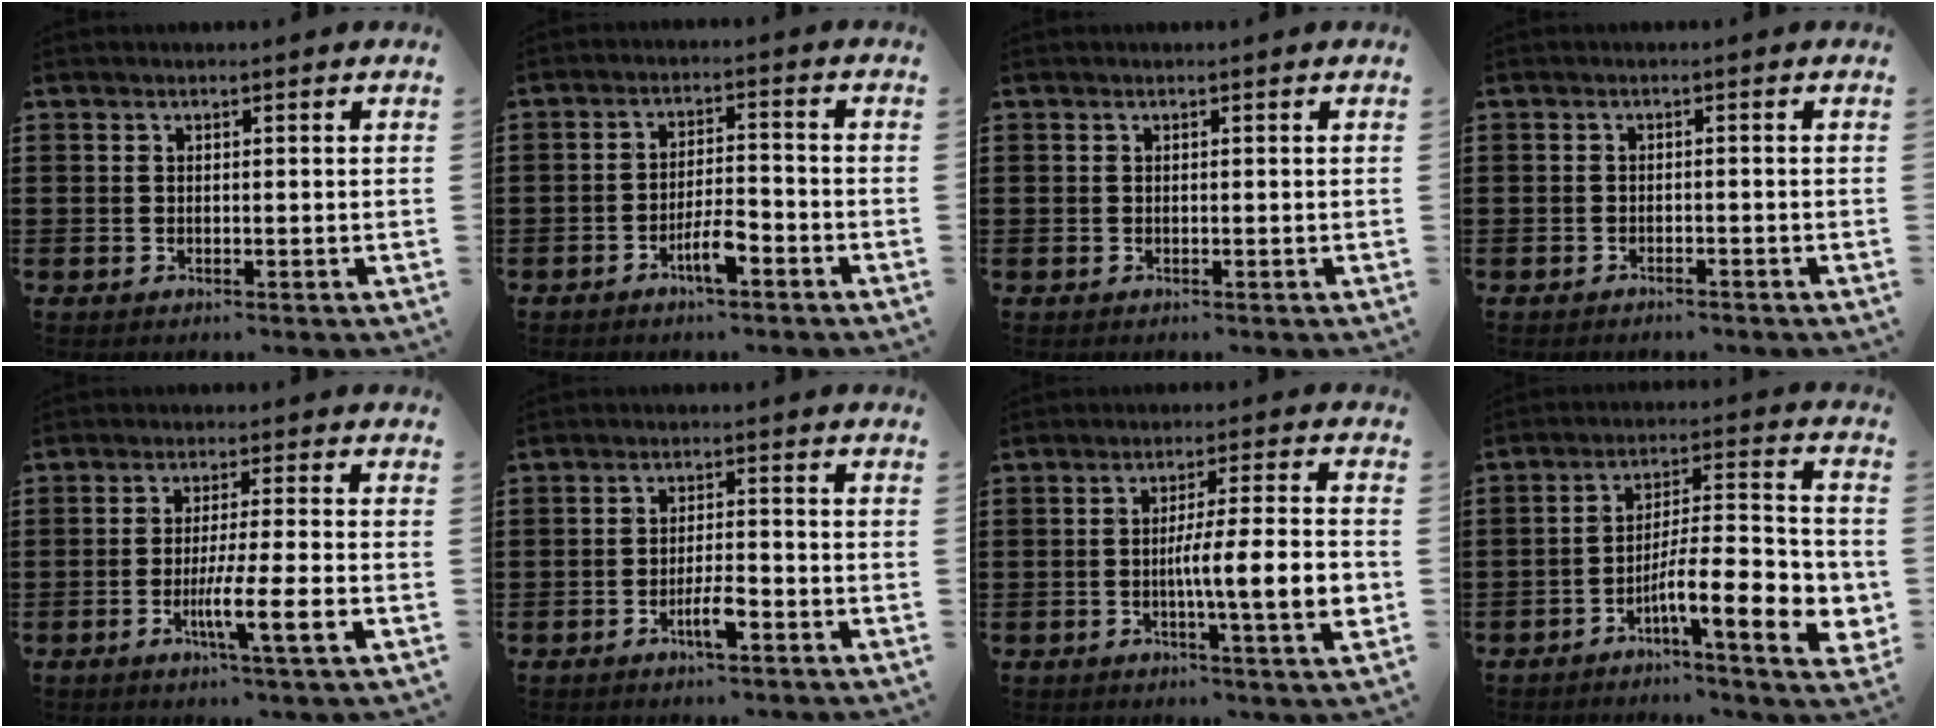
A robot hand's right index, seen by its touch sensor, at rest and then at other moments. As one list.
[{"total": 5.0, "force": [-2.9, 1.3, 3.8], "torque": [-0.076, 0.004, -0.057]}, {"total": 0.0}, {"total": 1.1, "force": [-1.1, 0.0, 0.2], "torque": [-0.008, 0.000, -0.022]}, {"total": 7.2, "force": [-2.5, -0.1, 6.7], "torque": [-0.116, -0.016, -0.043]}, {"total": 4.1, "force": [-2.2, 0.9, 3.4], "torque": [-0.069, 0.001, -0.044]}, {"total": 9.4, "force": [-1.7, 0.7, 9.2], "torque": [-0.147, -0.008, -0.033]}, {"total": 11.4, "force": [-4.8, 2.6, 10.0], "torque": [-0.171, -0.011, -0.086]}]